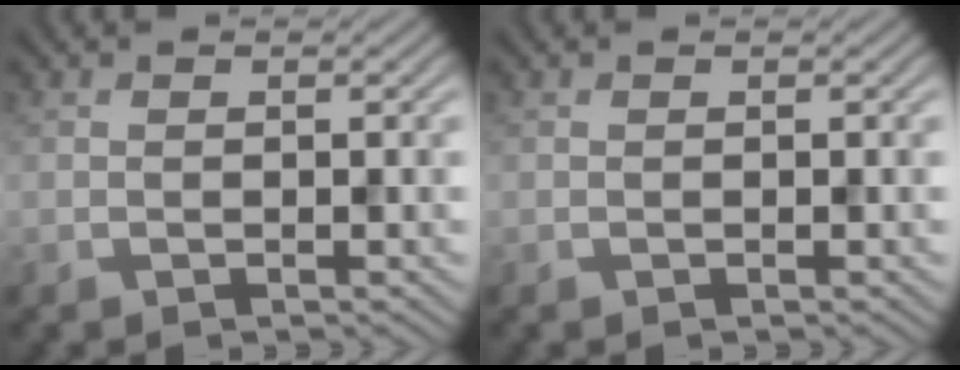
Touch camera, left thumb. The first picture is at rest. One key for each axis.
{"total": 0.0}